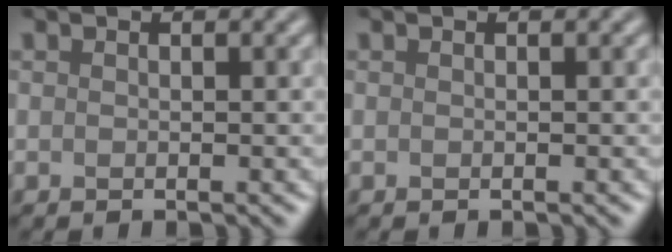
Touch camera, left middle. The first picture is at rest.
{"total": 0.0}